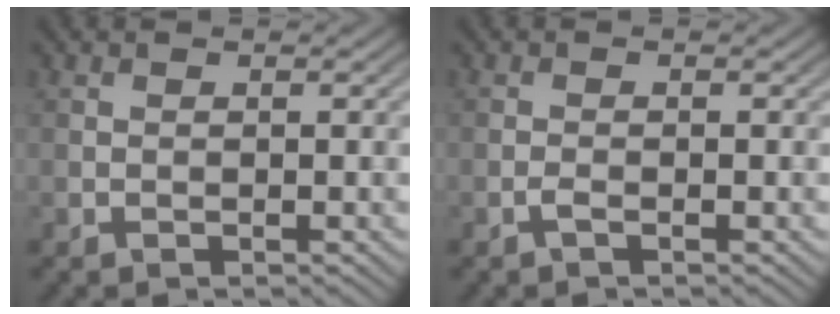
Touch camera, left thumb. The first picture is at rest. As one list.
[{"total": 0.8, "force": [-0.5, 0.1, 0.6], "torque": [-0.013, 0.002, -0.012]}]